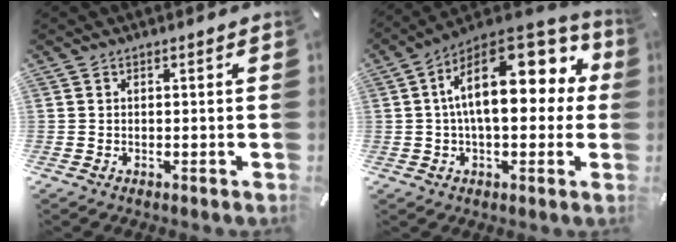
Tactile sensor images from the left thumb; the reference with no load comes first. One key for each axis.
{"total": 20.8, "fx": 4.4, "fy": 10.9, "fz": 17.1, "tx": -0.266, "ty": -0.023, "tz": 0.076}